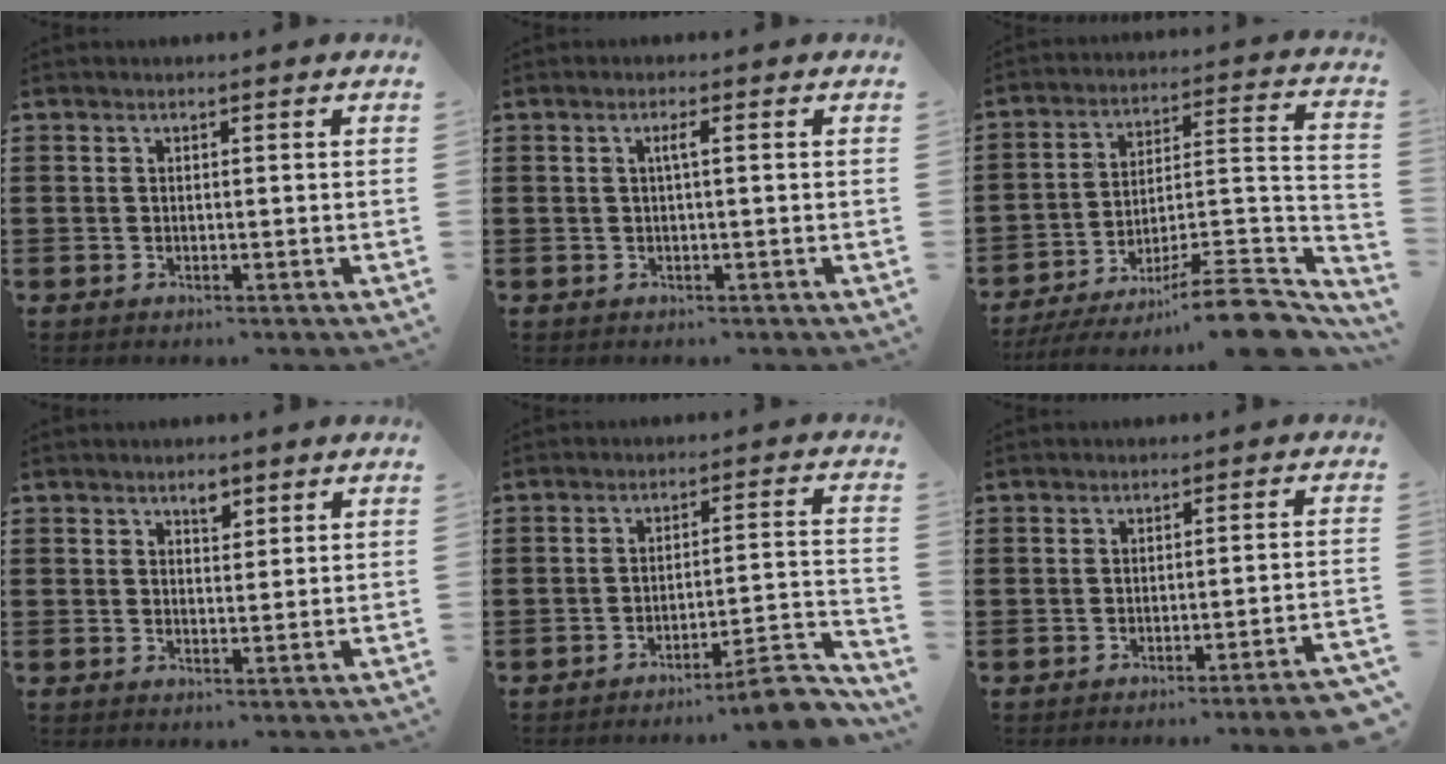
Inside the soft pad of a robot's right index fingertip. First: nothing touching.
{"total": 1.5, "force": [0.0, -0.1, 1.5], "torque": [-0.029, 0.001, -0.003]}
{"total": 11.8, "force": [-9.0, 2.0, 7.3], "torque": [-0.097, 0.029, -0.164]}
{"total": 2.3, "force": [1.6, 1.2, 1.2], "torque": [-0.011, -0.003, 0.025]}
{"total": 7.5, "force": [-6.3, 0.4, 4.1], "torque": [-0.058, 0.003, -0.116]}
{"total": 3.0, "force": [-2.4, -0.5, 1.7], "torque": [-0.028, -0.010, -0.046]}